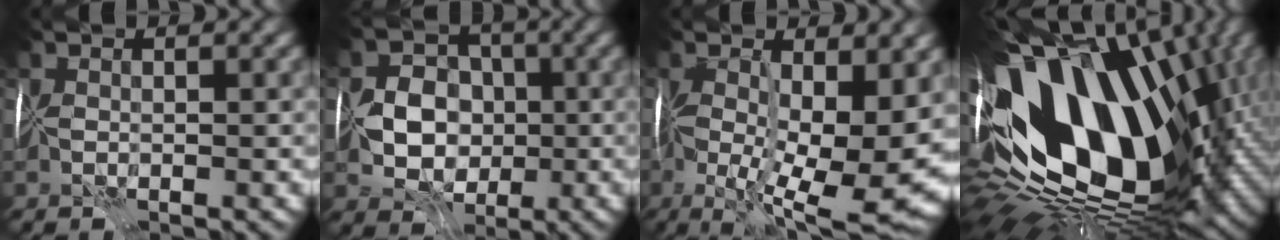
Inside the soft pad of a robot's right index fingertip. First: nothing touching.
{"total": 5.6, "force": [-1.1, 4.7, 3.0], "torque": [-0.032, -0.003, -0.040]}
{"total": 12.0, "force": [-1.0, 4.5, 11.1], "torque": [-0.178, -0.024, -0.011]}
{"total": 18.2, "force": [-0.3, 10.3, 15.1], "torque": [-0.272, -0.036, 0.003]}